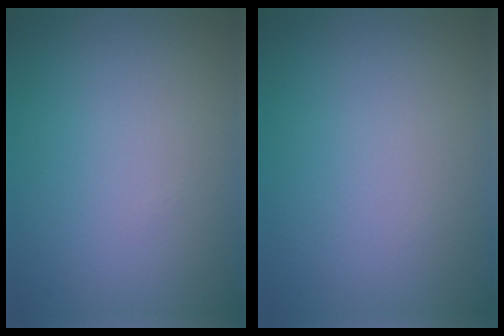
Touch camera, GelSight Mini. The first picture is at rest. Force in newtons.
{"total": 0.0}